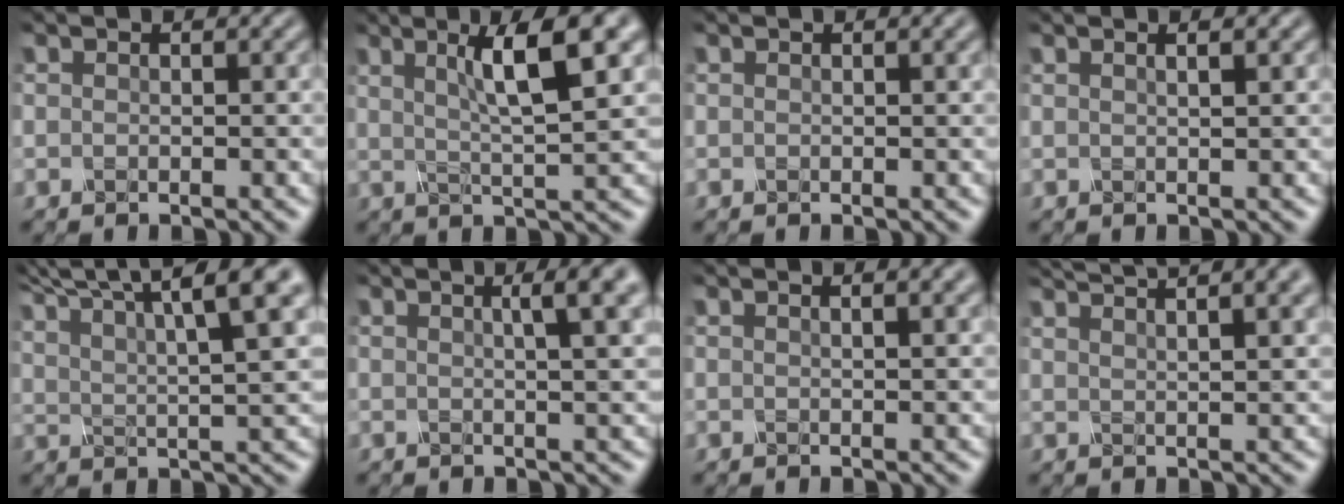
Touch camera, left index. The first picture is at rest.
{"total": 6.2, "force": [2.2, 0.9, 5.7], "torque": [-0.087, 0.005, 0.033]}
{"total": 0.7, "force": [0.5, 0.0, 0.5], "torque": [-0.012, 0.003, 0.009]}
{"total": 1.1, "force": [0.6, 0.1, 0.9], "torque": [-0.010, 0.004, 0.000]}
{"total": 11.8, "force": [8.1, 2.9, 8.0], "torque": [-0.147, 0.028, 0.104]}
{"total": 4.5, "force": [1.9, 1.2, 3.9], "torque": [-0.030, 0.017, 0.012]}
{"total": 2.9, "force": [1.8, 0.8, 2.1], "torque": [-0.013, 0.015, 0.012]}
{"total": 8.0, "force": [5.9, 1.8, 5.2], "torque": [-0.058, 0.033, 0.058]}